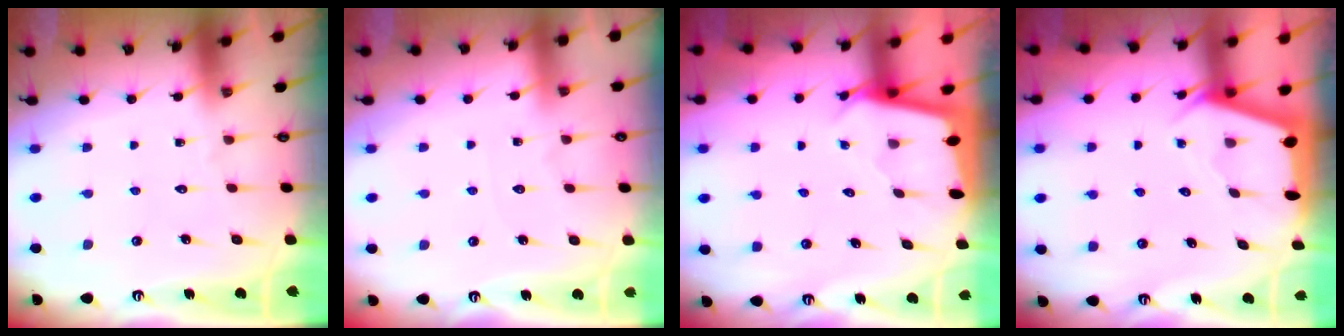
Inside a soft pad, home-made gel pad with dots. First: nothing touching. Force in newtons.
{"total": 1.6, "press": 1.5, "slide": 0.3}
{"total": 2.5, "press": 2.5, "slide": 0.1}
{"total": 2.5, "press": 2.5, "slide": 0.3}